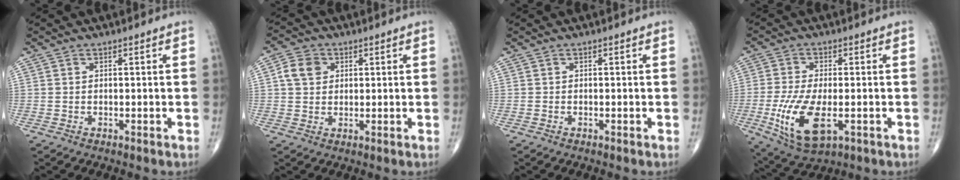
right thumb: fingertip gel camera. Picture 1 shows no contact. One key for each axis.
{"total": 5.2, "fx": 1.3, "fy": 4.2, "fz": 2.7, "tx": -0.039, "ty": 0.004, "tz": 0.020}
{"total": 0.0}
{"total": 12.1, "fx": -3.2, "fy": 5.4, "fz": 10.4, "tx": -0.211, "ty": -0.009, "tz": -0.049}